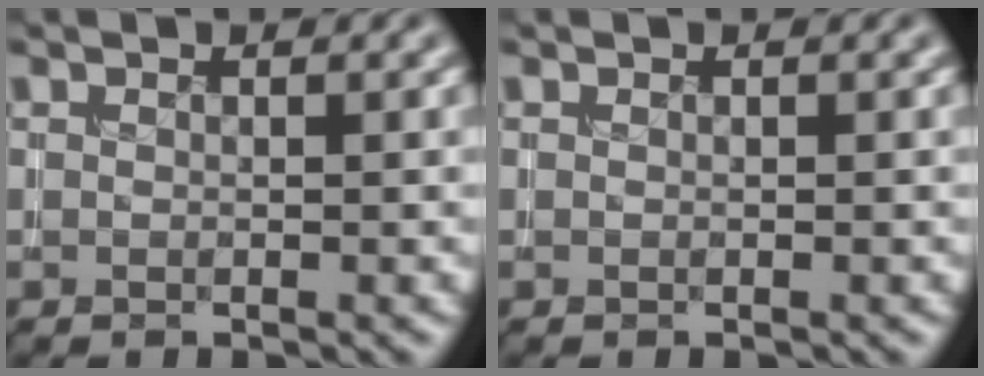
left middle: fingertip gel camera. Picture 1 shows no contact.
{"total": 0.0}